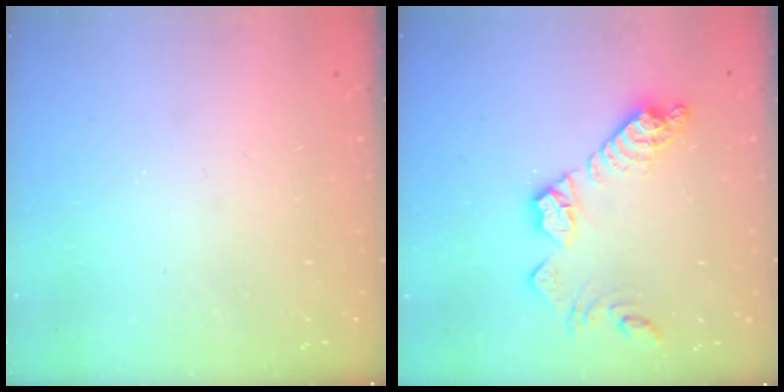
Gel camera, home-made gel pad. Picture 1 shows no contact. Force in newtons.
{"total": 13.8, "press": 13.8, "slide": 0.7}